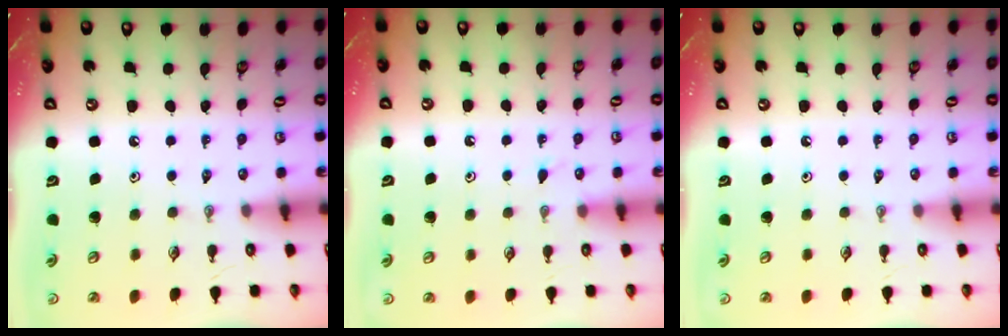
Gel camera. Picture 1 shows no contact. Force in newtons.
{"total": 3.7, "press": 3.7, "slide": 0.4}
{"total": 0.0}